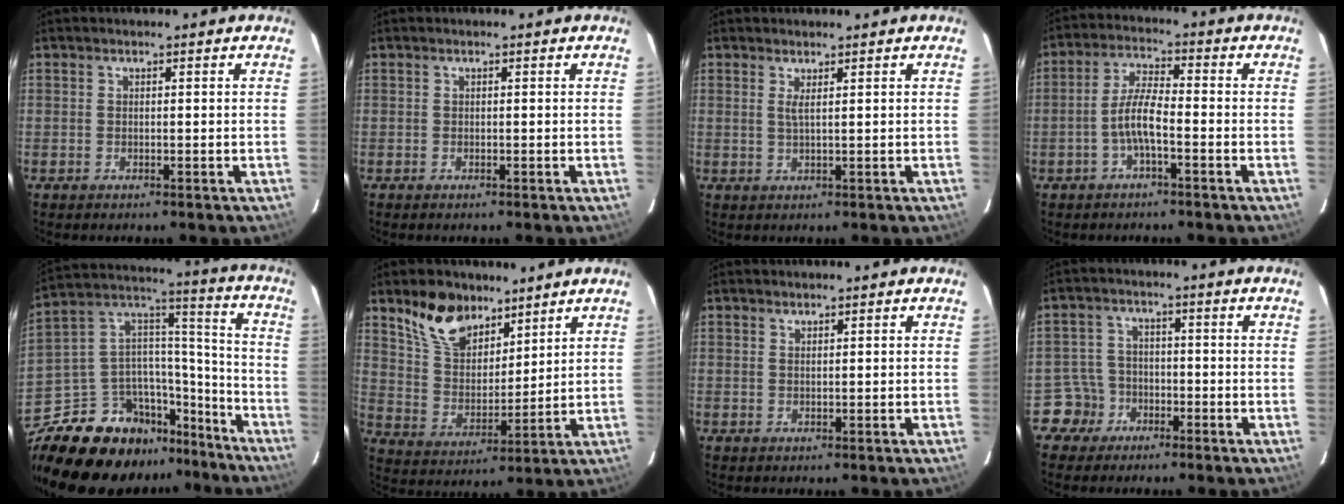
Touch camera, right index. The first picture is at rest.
{"total": 0.0}
{"total": 1.3, "force": [0.8, 0.0, 1.1], "torque": [-0.024, -0.001, 0.013]}
{"total": 5.5, "force": [-2.3, 1.0, 4.9], "torque": [-0.103, 0.010, -0.044]}
{"total": 24.8, "force": [-19.7, 11.1, 10.3], "torque": [-0.200, 0.063, -0.297]}
{"total": 12.2, "force": [8.7, 6.5, 5.7], "torque": [-0.113, 0.015, 0.170]}
{"total": 0.7, "force": [0.7, 0.1, 0.1], "torque": [-0.003, 0.001, 0.013]}
{"total": 4.8, "force": [-2.7, 4.0, -0.4], "torque": [0.005, 0.022, -0.051]}